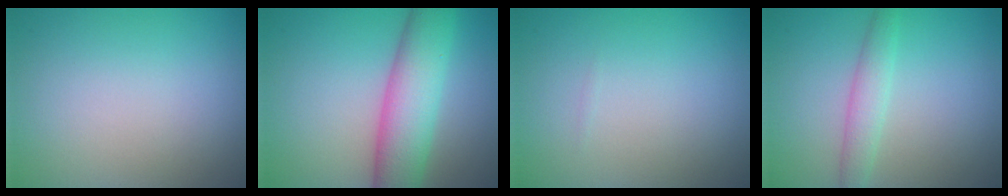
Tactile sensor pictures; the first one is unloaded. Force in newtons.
{"total": 7.1, "press": 7.1, "slide": 0.2}
{"total": 0.0}
{"total": 2.2, "press": 2.2, "slide": 0.1}